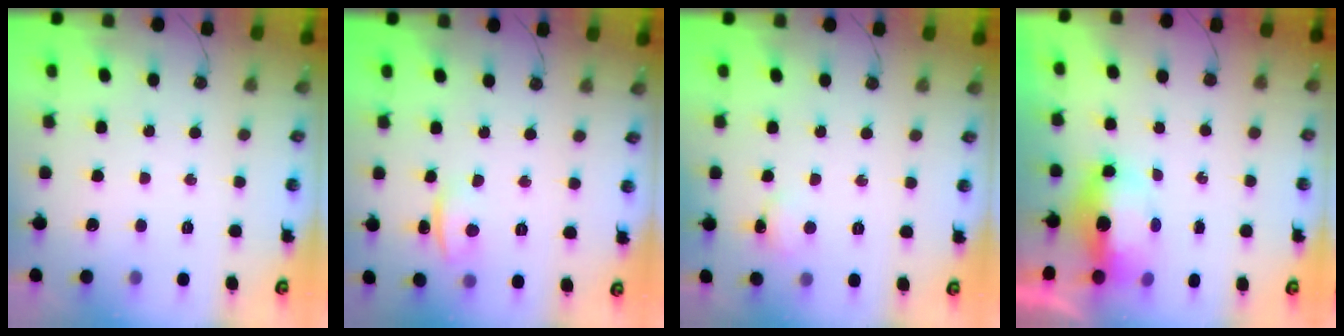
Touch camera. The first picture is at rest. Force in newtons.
{"total": 1.5, "press": 1.3, "slide": 0.7}
{"total": 1.7, "press": 1.6, "slide": 0.4}
{"total": 7.8, "press": 7.6, "slide": 2.0}